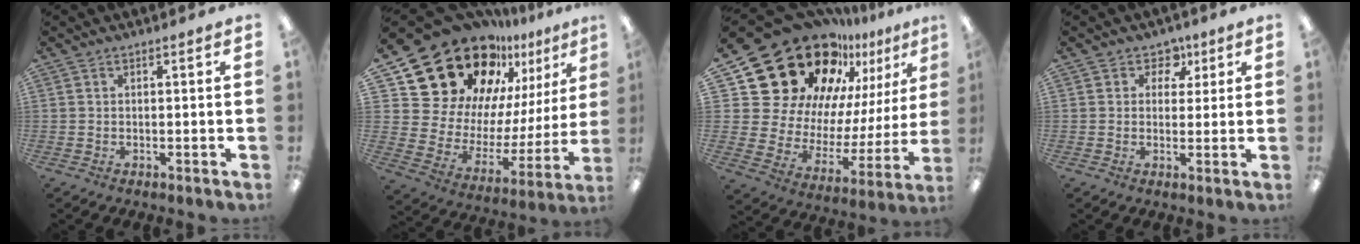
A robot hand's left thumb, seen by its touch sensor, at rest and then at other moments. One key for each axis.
{"total": 25.5, "fx": 19.5, "fy": 13.3, "fz": 9.8, "tx": -0.154, "ty": -0.157, "tz": 0.370}
{"total": 28.6, "fx": 21.0, "fy": 15.5, "fz": 11.7, "tx": -0.185, "ty": -0.174, "tz": 0.411}
{"total": 5.0, "fx": 2.3, "fy": 4.0, "fz": 1.7, "tx": -0.014, "ty": -0.005, "tz": 0.037}